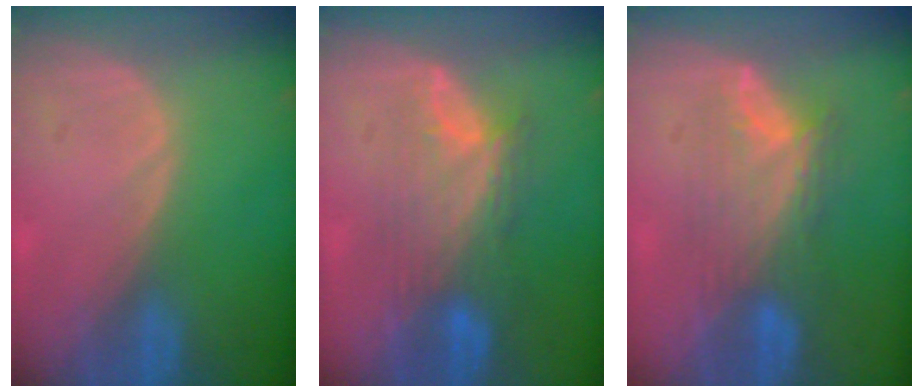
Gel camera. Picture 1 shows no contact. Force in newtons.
{"total": 7.7, "press": 7.4, "slide": 2.2}
{"total": 7.1, "press": 6.9, "slide": 1.6}